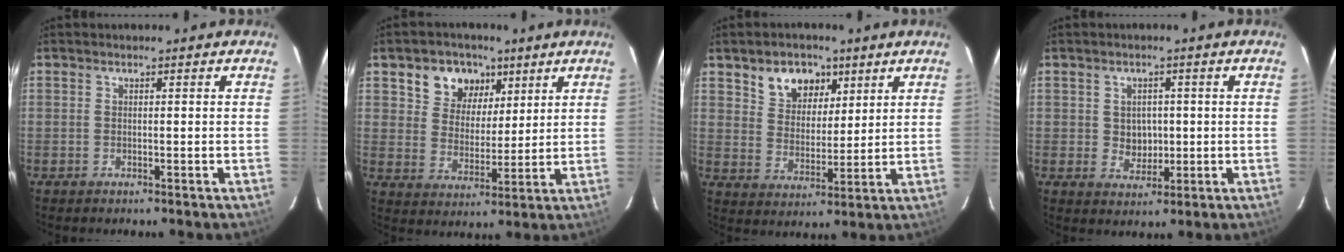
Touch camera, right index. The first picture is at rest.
{"total": 9.6, "force": [5.1, 7.4, 3.3], "torque": [-0.073, 0.026, 0.092]}
{"total": 9.1, "force": [5.2, 6.3, 3.9], "torque": [-0.070, 0.022, 0.097]}
{"total": 4.1, "force": [0.2, 3.7, 1.8], "torque": [-0.030, 0.004, 0.010]}